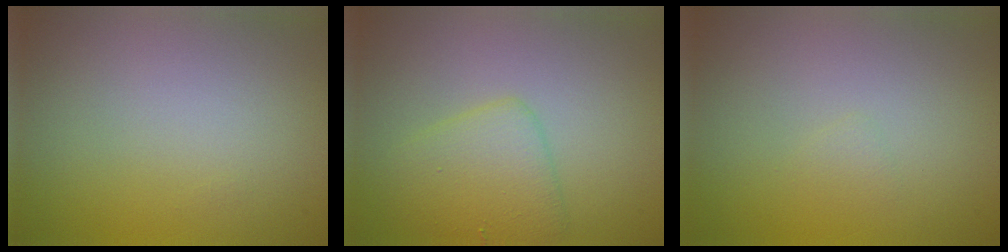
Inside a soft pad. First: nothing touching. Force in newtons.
{"total": 3.5, "press": 3.5, "slide": 0.1}
{"total": 0.6, "press": 0.6, "slide": 0.1}